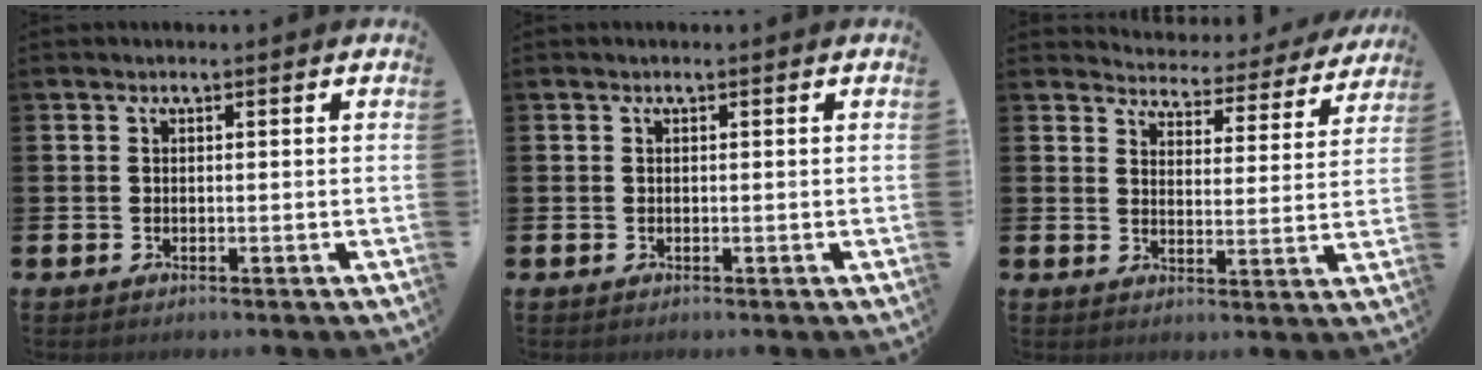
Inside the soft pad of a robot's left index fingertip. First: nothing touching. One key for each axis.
{"total": 0.0}
{"total": 4.0, "fx": 3.9, "fy": 0.9, "fz": 0.2, "tx": -0.016, "ty": -0.040, "tz": 0.062}